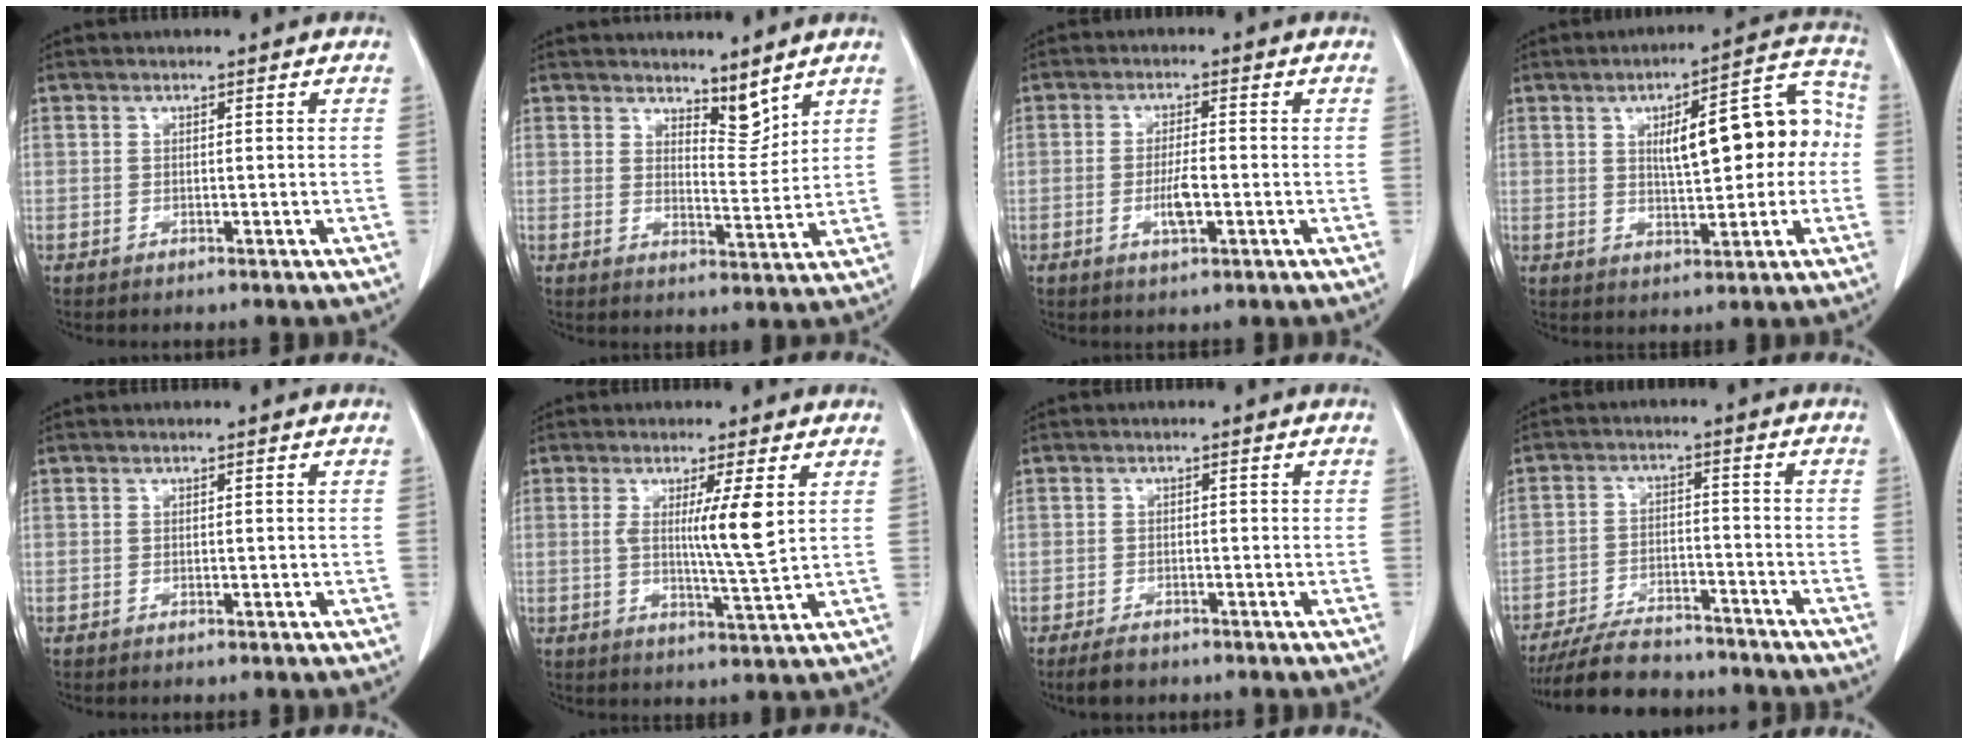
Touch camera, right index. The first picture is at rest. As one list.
[{"total": 4.6, "force": [3.9, 1.4, 1.9], "torque": [-0.025, -0.011, 0.068]}, {"total": 4.2, "force": [-1.1, 1.0, 3.9], "torque": [-0.073, -0.002, -0.018]}, {"total": 13.5, "force": [1.4, 4.4, 12.7], "torque": [-0.163, 0.046, 0.024]}, {"total": 0.5, "force": [0.0, 0.3, 0.5], "torque": [-0.011, 0.002, 0.002]}, {"total": 6.6, "force": [1.6, -0.6, 6.4], "torque": [-0.106, -0.014, 0.026]}, {"total": 2.8, "force": [-2.0, 1.6, 1.0], "torque": [-0.019, 0.000, -0.028]}, {"total": 11.6, "force": [-10.4, 3.6, 3.7], "torque": [-0.056, 0.004, -0.165]}]